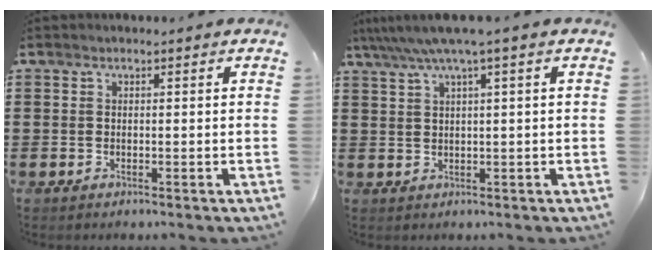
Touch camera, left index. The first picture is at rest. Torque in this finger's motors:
{"motor_torque": [0.11, -0.93, 0.45, 0.21]}